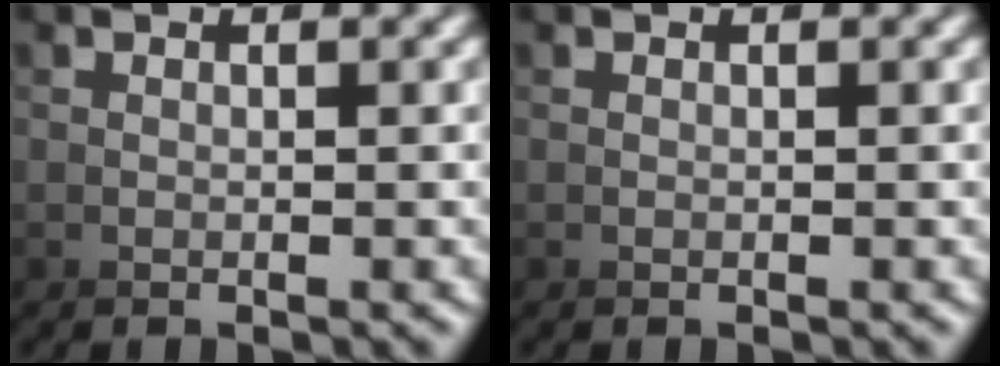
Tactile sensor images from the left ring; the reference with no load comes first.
{"total": 0.0}